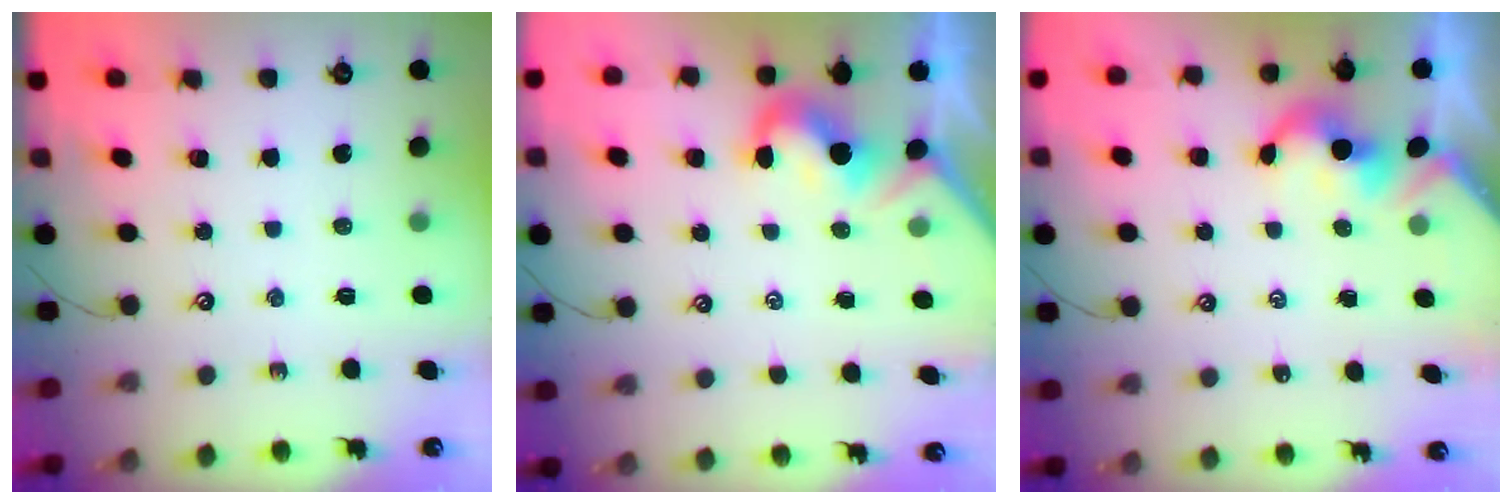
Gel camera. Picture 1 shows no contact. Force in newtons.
{"total": 2.0, "press": 1.8, "slide": 0.9}
{"total": 2.3, "press": 2.3, "slide": 0.3}